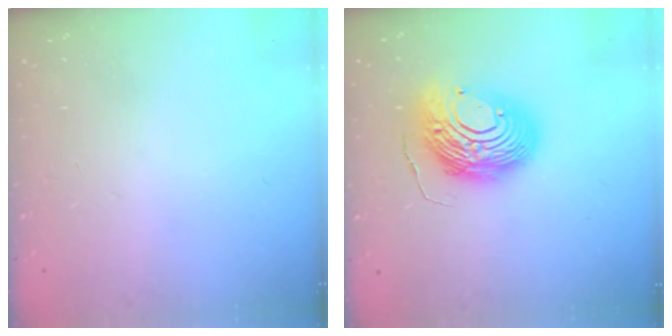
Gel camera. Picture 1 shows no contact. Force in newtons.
{"total": 14.5, "press": 14.4, "slide": 1.5}